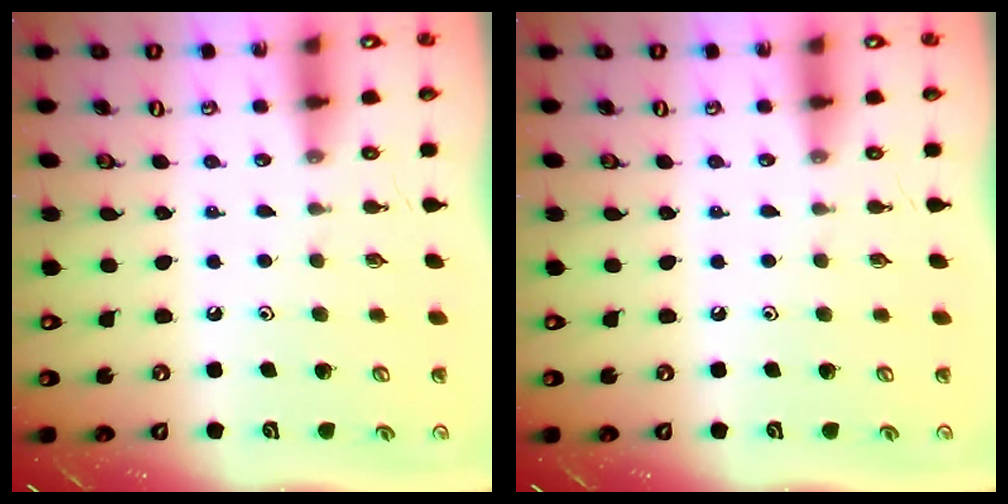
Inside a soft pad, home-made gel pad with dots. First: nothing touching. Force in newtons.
{"total": 0.0}